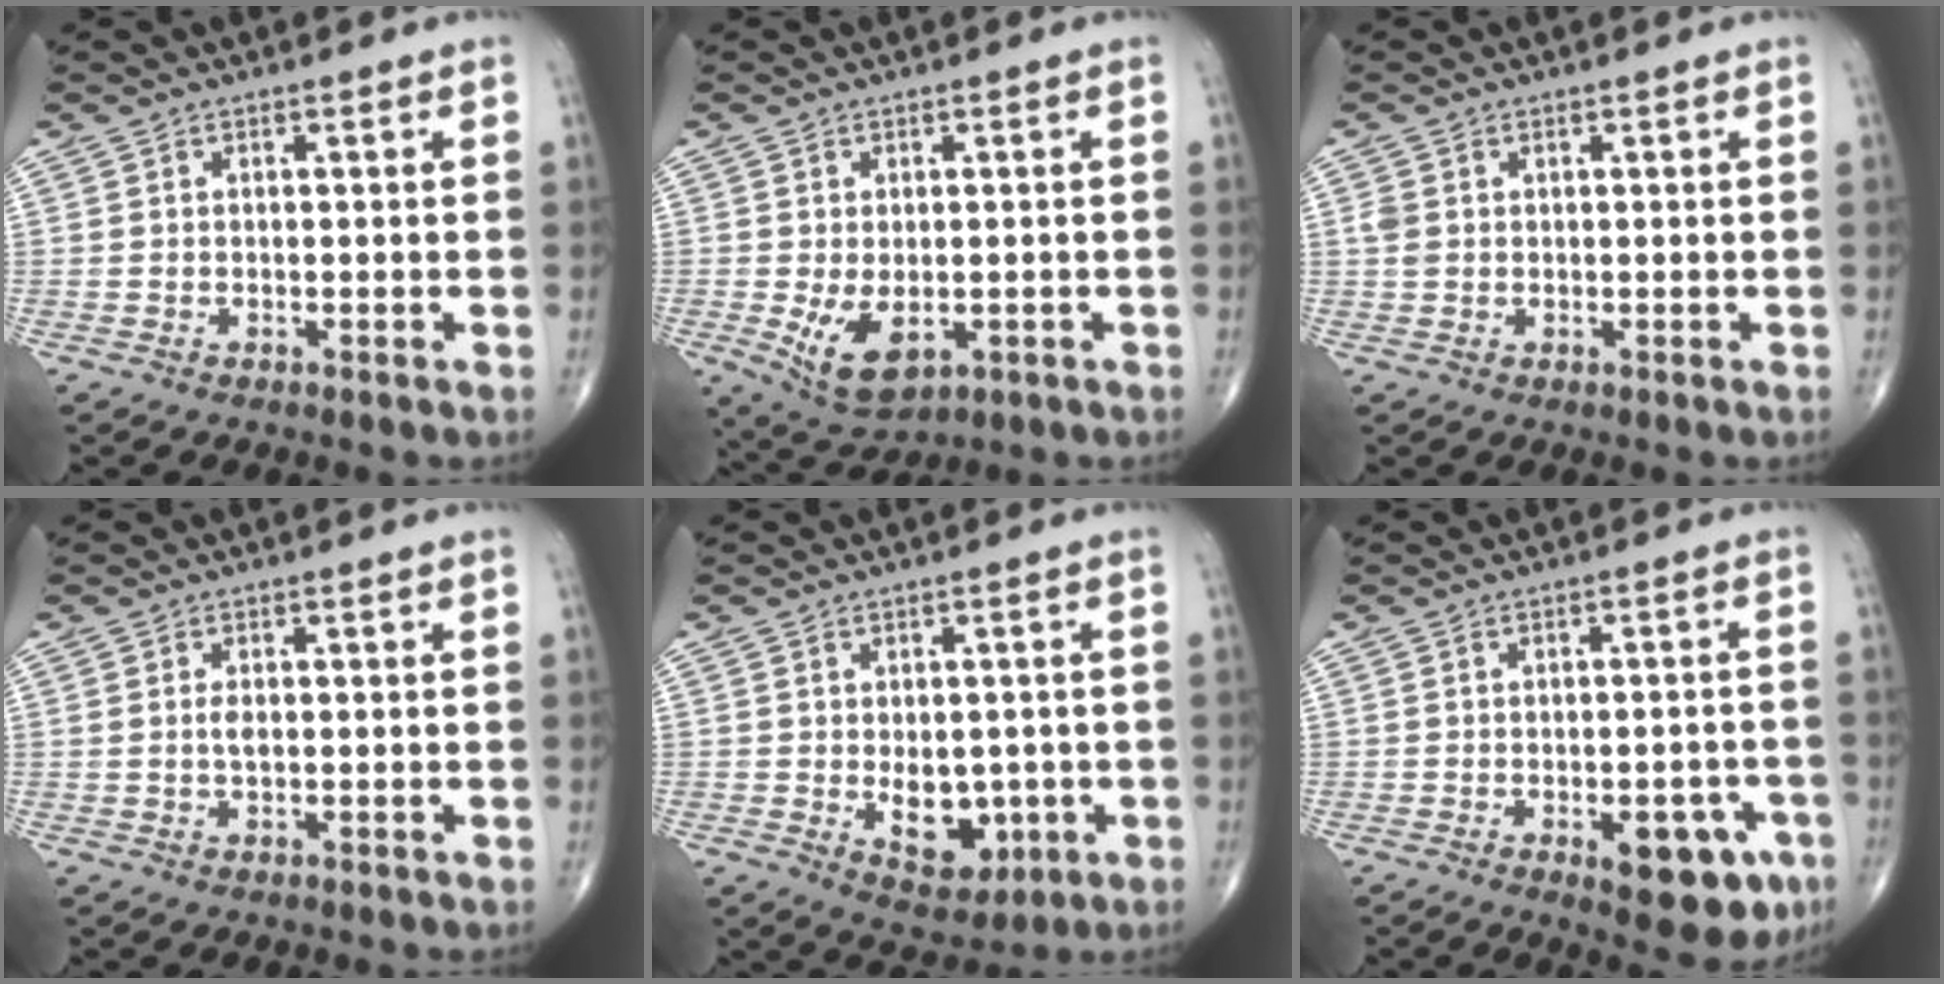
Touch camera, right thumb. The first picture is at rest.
{"total": 7.5, "force": [-1.5, 4.4, 5.8], "torque": [-0.096, -0.013, -0.010]}
{"total": 1.8, "force": [0.4, 1.4, 1.1], "torque": [-0.028, 0.001, 0.010]}
{"total": 1.6, "force": [0.0, 0.7, 1.4], "torque": [-0.025, -0.001, 0.000]}
{"total": 8.5, "force": [-1.4, 5.6, 6.2], "torque": [-0.050, -0.004, -0.004]}
{"total": 10.8, "force": [-4.7, 4.7, 8.5], "torque": [-0.079, 0.019, -0.052]}